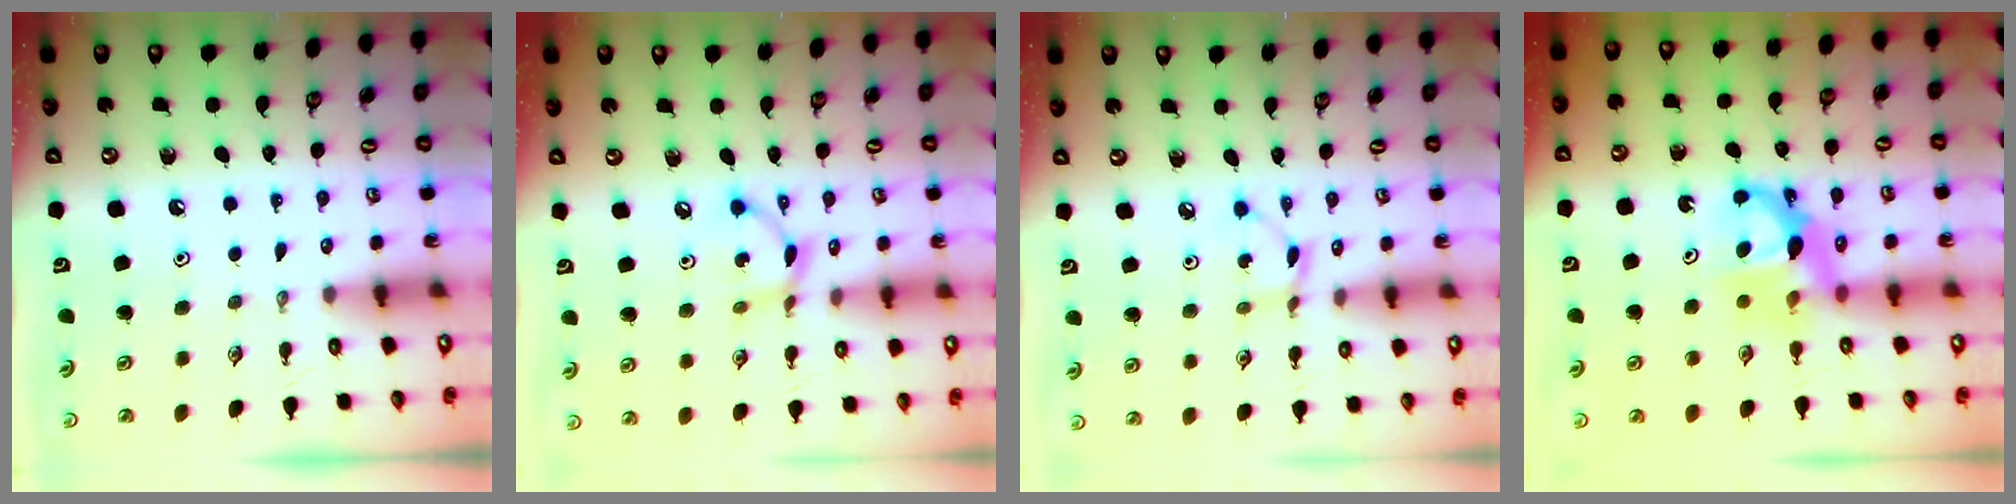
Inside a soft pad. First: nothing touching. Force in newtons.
{"total": 7.6, "press": 7.6, "slide": 0.3}
{"total": 2.6, "press": 2.6, "slide": 0.2}
{"total": 7.1, "press": 7.0, "slide": 0.3}